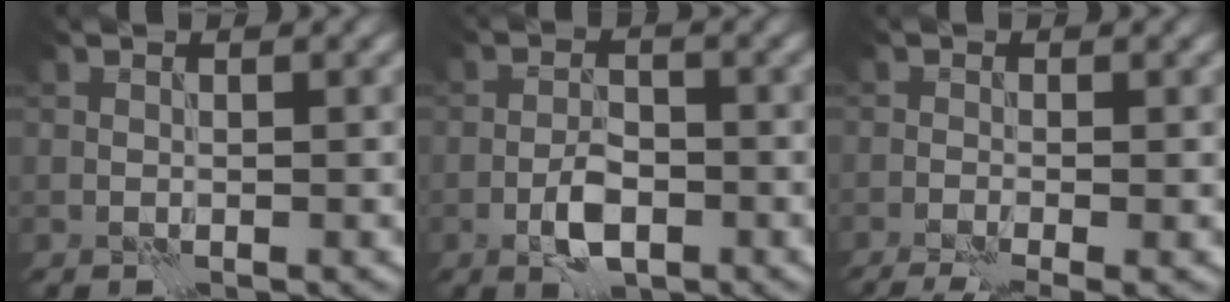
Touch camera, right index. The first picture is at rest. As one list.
[{"total": 3.5, "force": [-1.6, 1.5, 2.6], "torque": [-0.046, 0.003, -0.033]}, {"total": 4.4, "force": [-2.6, 1.2, 3.4], "torque": [-0.046, -0.006, -0.039]}]